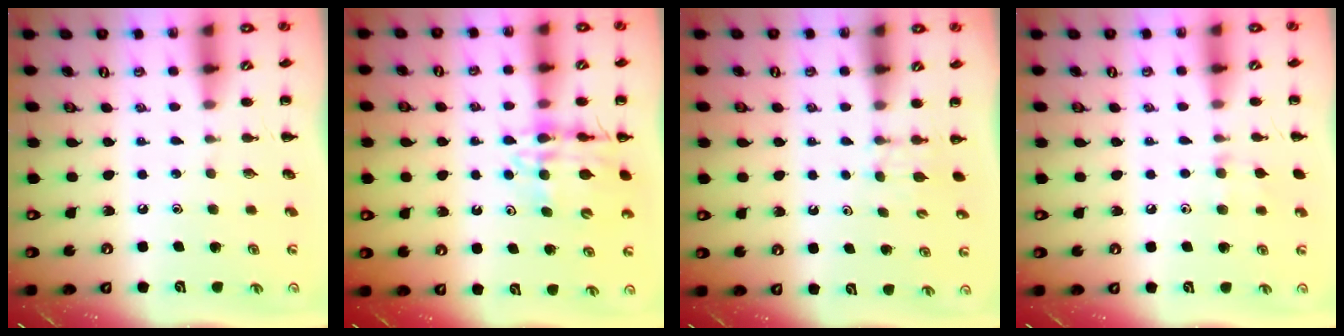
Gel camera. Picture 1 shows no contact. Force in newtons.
{"total": 12.1, "press": 11.7, "slide": 3.2}
{"total": 2.6, "press": 2.4, "slide": 1.0}
{"total": 7.1, "press": 6.8, "slide": 2.1}